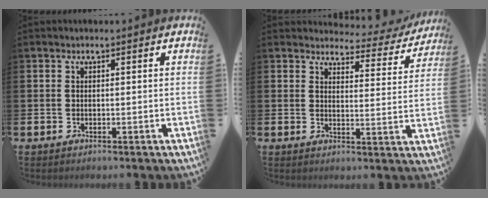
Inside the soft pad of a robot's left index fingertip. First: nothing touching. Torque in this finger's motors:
{"motor_torque": [0.26, -0.26, 0.15, 0.02]}